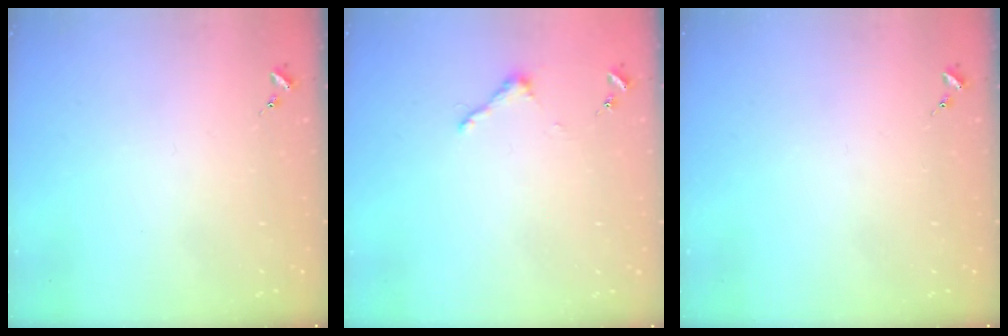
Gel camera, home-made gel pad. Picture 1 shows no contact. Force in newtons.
{"total": 3.4, "press": 3.4, "slide": 0.3}
{"total": 0.0}